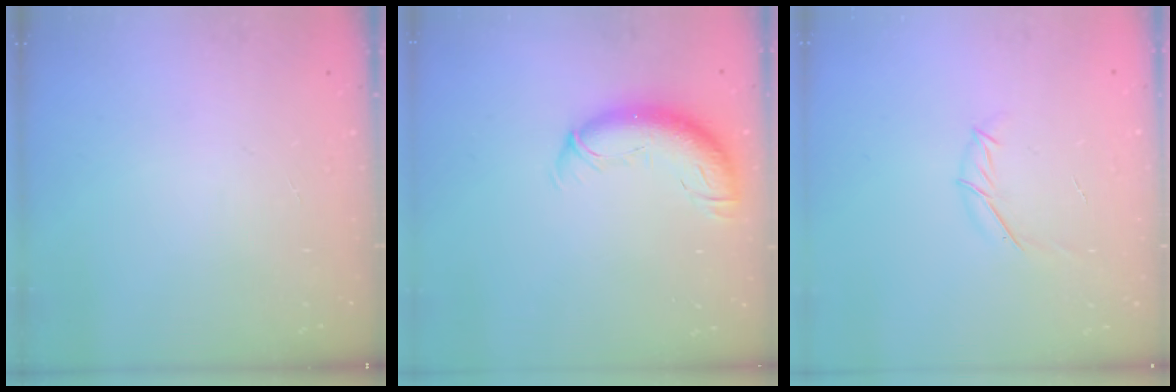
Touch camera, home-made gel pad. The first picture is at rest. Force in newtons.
{"total": 11.5, "press": 11.2, "slide": 2.8}
{"total": 6.4, "press": 6.2, "slide": 1.5}